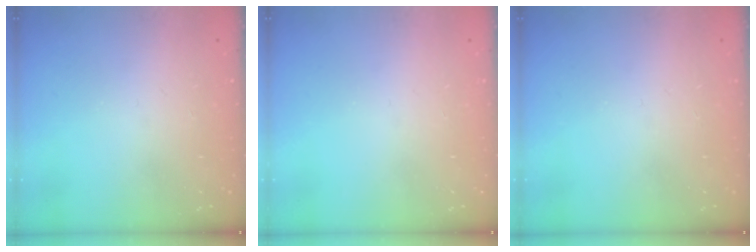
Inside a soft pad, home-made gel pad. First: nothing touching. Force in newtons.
{"total": 0.0}
{"total": 0.0}